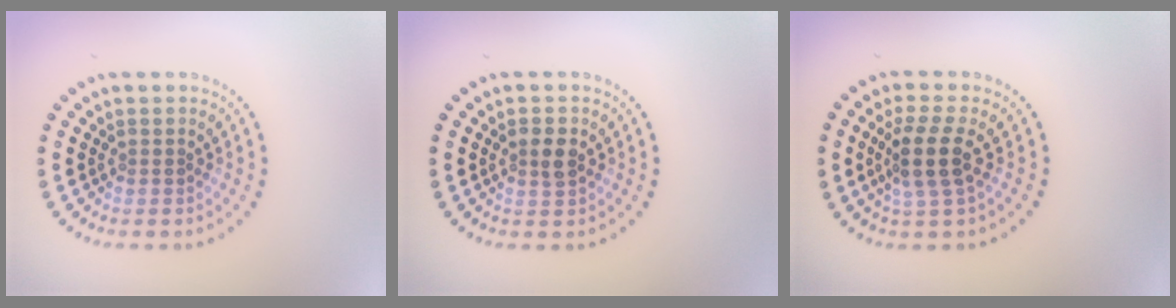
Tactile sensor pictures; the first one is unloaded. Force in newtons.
{"total": 1.8, "press": 1.7, "slide": 0.4}
{"total": 3.5, "press": 2.9, "slide": 2.1}